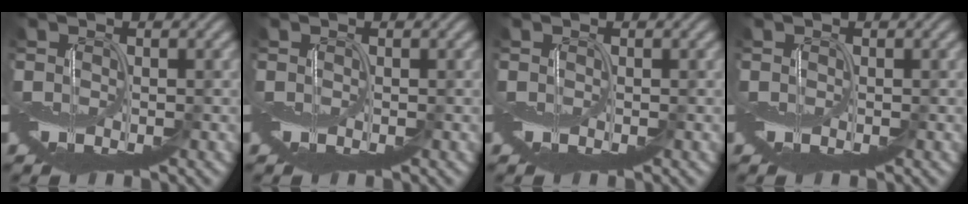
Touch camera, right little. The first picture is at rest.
{"total": 0.0}
{"total": 0.0}
{"total": 0.0}